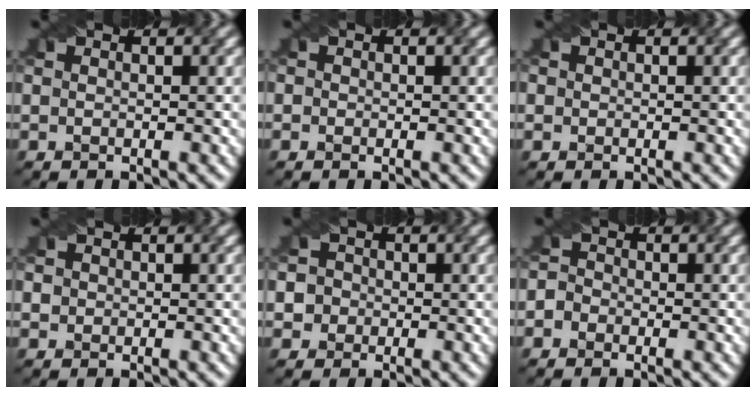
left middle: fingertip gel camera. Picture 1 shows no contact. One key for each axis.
{"total": 0.8, "fx": 0.2, "fy": 0.7, "fz": 0.3, "tx": 0.008, "ty": 0.015, "tz": -0.008}
{"total": 1.3, "fx": 0.6, "fy": 1.1, "fz": 0.5, "tx": -0.003, "ty": 0.015, "tz": 0.003}
{"total": 1.9, "fx": 0.7, "fy": 1.7, "fz": 0.7, "tx": -0.004, "ty": 0.018, "tz": 0.003}
{"total": 3.7, "fx": -0.2, "fy": 3.6, "fz": 0.9, "tx": 0.000, "ty": 0.033, "tz": -0.021}
{"total": 1.9, "fx": -0.9, "fy": 1.6, "fz": 0.4, "tx": 0.011, "ty": 0.016, "tz": -0.033}